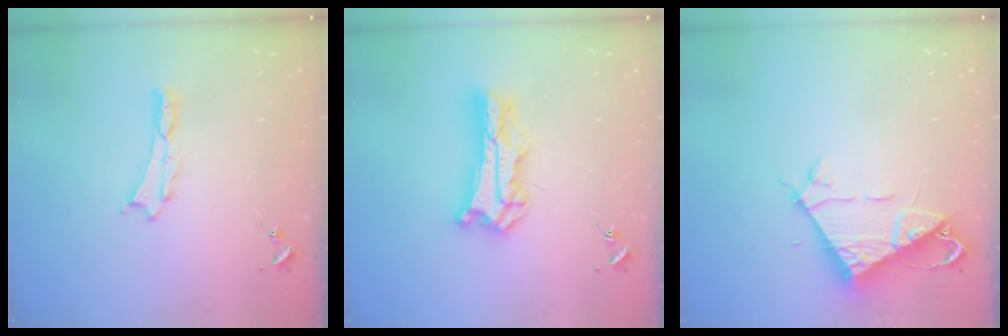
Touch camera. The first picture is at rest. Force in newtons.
{"total": 10.7, "press": 10.6, "slide": 1.0}
{"total": 7.3, "press": 7.3, "slide": 0.3}